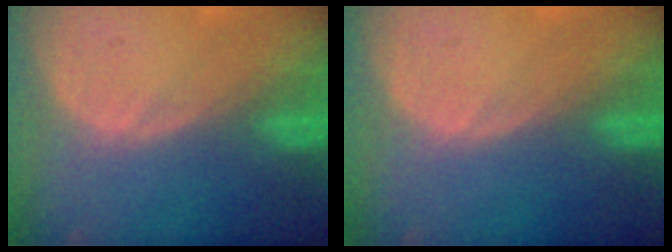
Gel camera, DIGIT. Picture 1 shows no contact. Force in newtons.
{"total": 0.0}